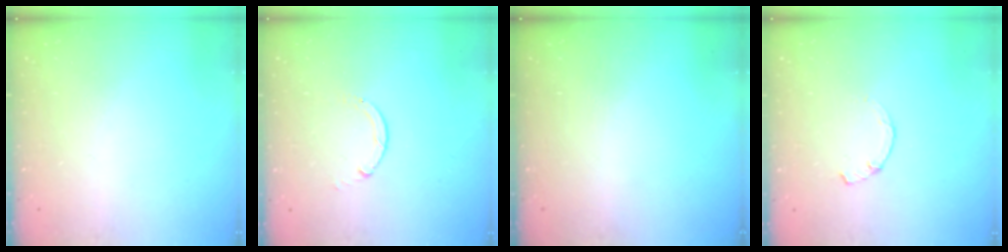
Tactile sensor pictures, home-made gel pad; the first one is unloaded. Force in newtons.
{"total": 0.8, "press": 0.7, "slide": 0.1}
{"total": 0.0}
{"total": 1.7, "press": 1.7, "slide": 0.3}